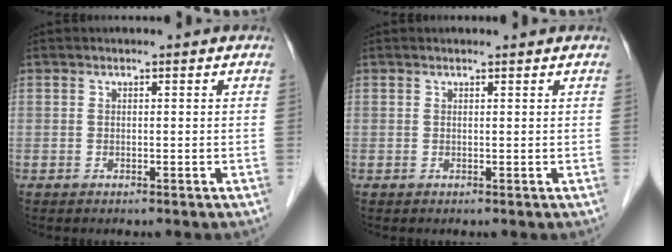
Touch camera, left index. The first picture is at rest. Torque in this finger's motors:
{"motor_torque": [0.15, -0.07, 0.04, -0.01]}